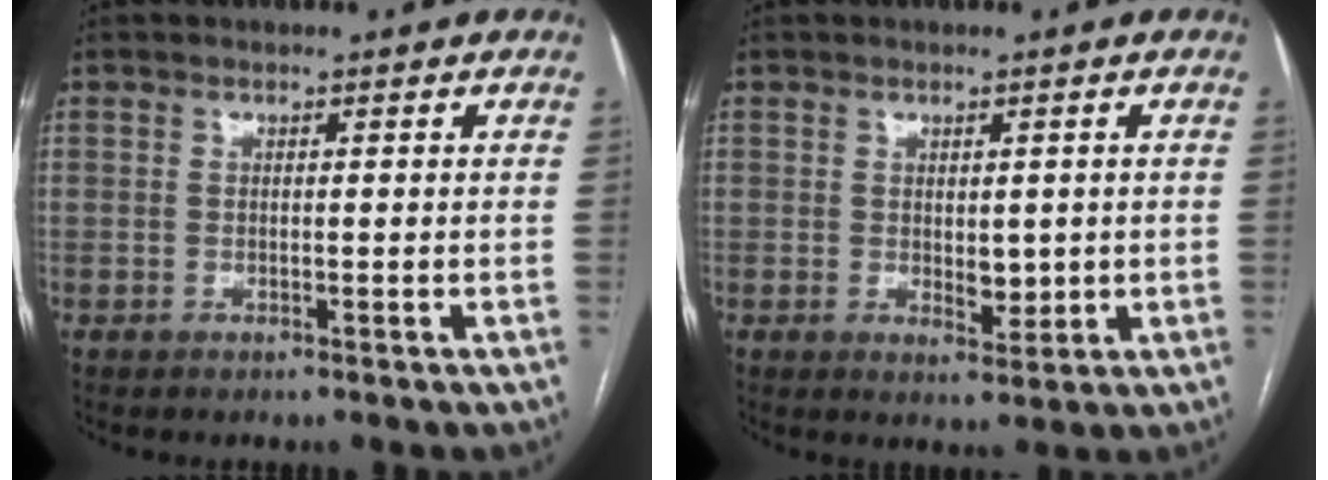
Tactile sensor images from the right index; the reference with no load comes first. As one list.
[{"total": 3.4, "force": [0.0, 1.8, 2.9], "torque": [-0.041, -0.007, 0.008]}]